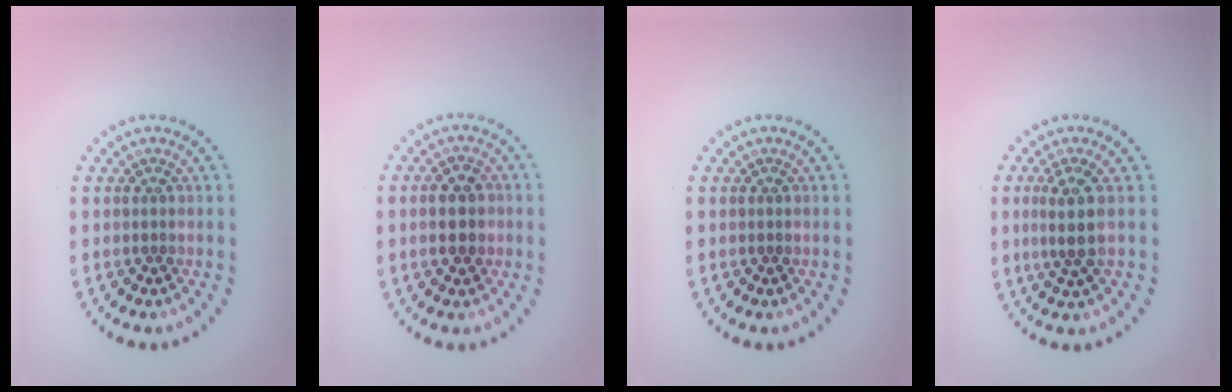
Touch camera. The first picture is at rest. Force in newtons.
{"total": 2.8, "press": 2.8, "slide": 0.2}
{"total": 0.0}
{"total": 2.7, "press": 2.2, "slide": 1.5}